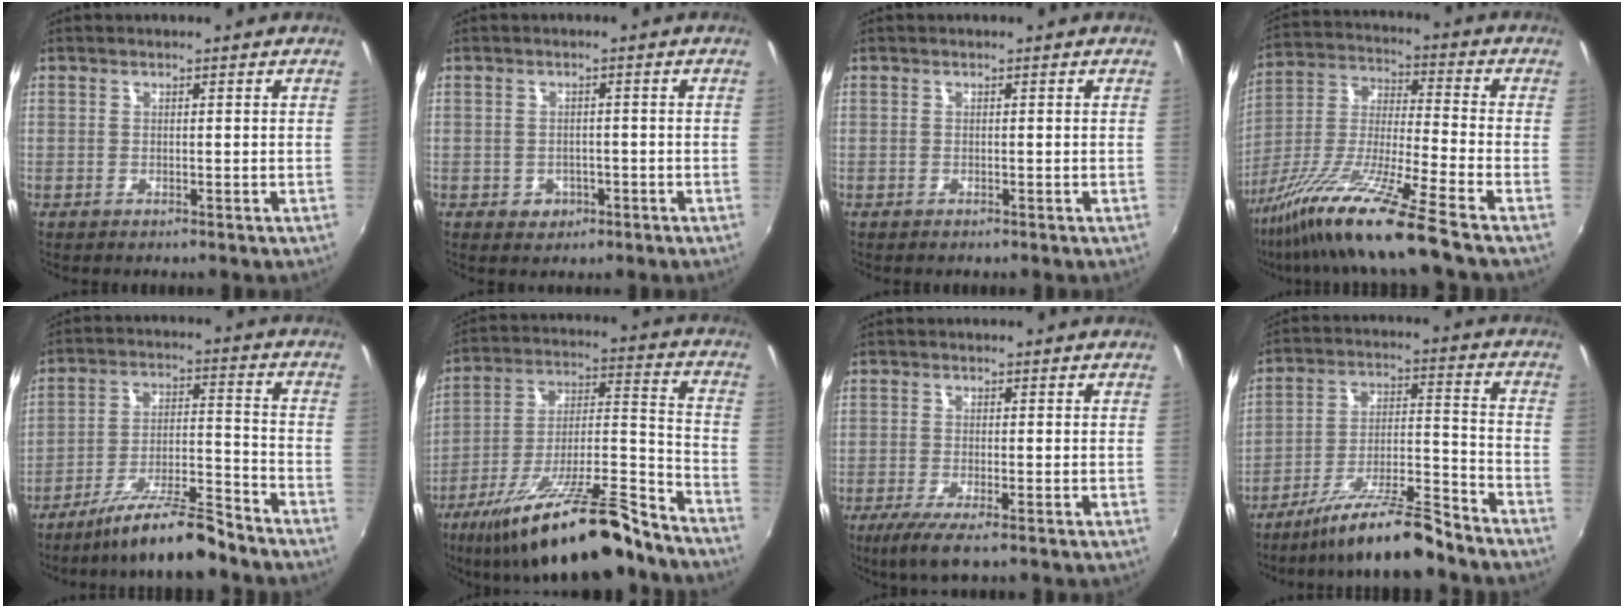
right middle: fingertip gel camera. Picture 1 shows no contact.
{"total": 3.2, "force": [-1.1, 2.8, 1.1], "torque": [-0.026, 0.002, -0.010]}
{"total": 0.0}
{"total": 17.0, "force": [-12.6, -1.2, 11.3], "torque": [-0.226, -0.027, -0.238]}
{"total": 12.4, "force": [-10.6, 0.8, 6.4], "torque": [-0.127, -0.003, -0.181]}
{"total": 24.0, "force": [-18.5, 4.0, 14.9], "torque": [-0.245, -0.023, -0.291]}
{"total": 4.7, "force": [-2.8, 0.4, 3.8], "torque": [-0.086, -0.020, -0.053]}
{"total": 14.0, "force": [-11.9, 0.8, 7.3], "torque": [-0.141, -0.006, -0.203]}